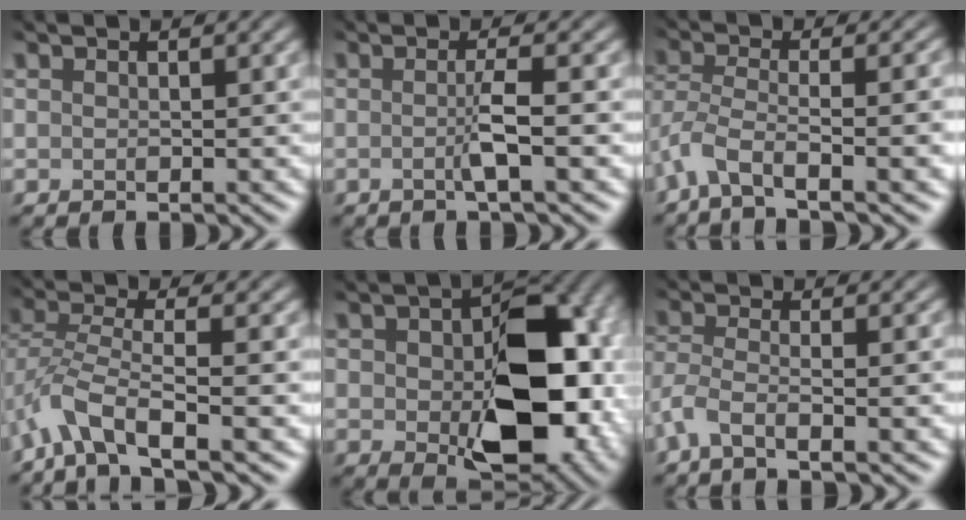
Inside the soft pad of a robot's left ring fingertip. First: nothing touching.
{"total": 2.3, "force": [-1.1, 0.3, 2.0], "torque": [-0.038, -0.008, -0.022]}
{"total": 7.1, "force": [-4.1, 2.4, 5.3], "torque": [-0.094, -0.004, -0.080]}
{"total": 4.7, "force": [-3.4, 1.2, 3.0], "torque": [-0.066, -0.005, -0.072]}
{"total": 12.7, "force": [-1.1, 7.7, 10.1], "torque": [-0.131, -0.013, -0.003]}
{"total": 4.0, "force": [-2.6, 1.1, 2.9], "torque": [-0.050, -0.013, -0.059]}